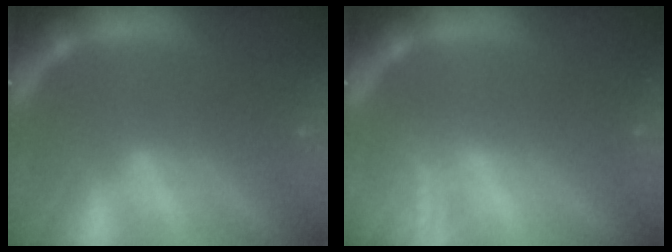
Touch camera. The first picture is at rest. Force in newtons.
{"total": 2.5}